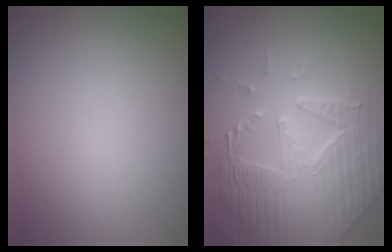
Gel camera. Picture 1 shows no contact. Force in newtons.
{"total": 8.2, "press": 5.7, "slide": 5.8}